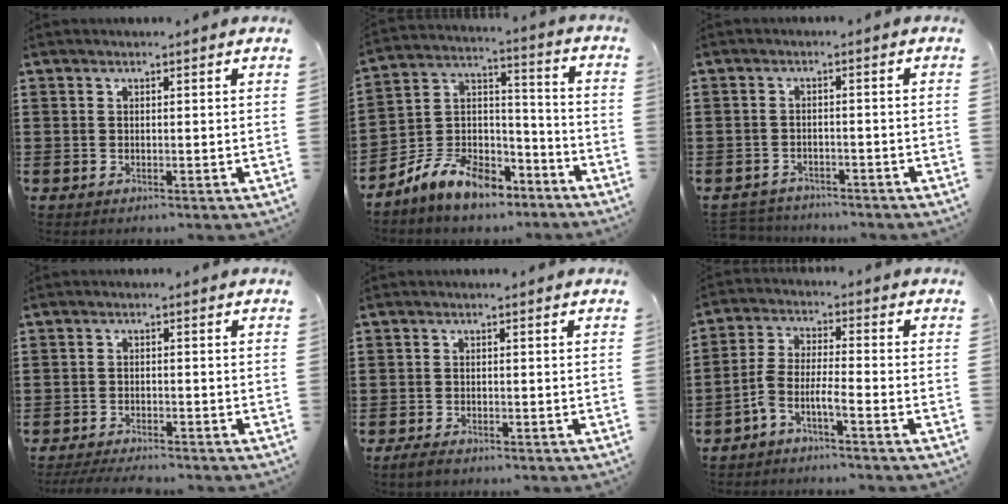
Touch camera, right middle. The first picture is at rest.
{"total": 10.2, "force": [-8.5, 4.0, 4.0], "torque": [-0.091, 0.027, -0.169]}
{"total": 2.6, "force": [-2.6, 0.6, -0.3], "torque": [-0.003, 0.000, -0.058]}
{"total": 3.2, "force": [-3.1, 0.4, 0.6], "torque": [-0.018, -0.001, -0.067]}
{"total": 1.7, "force": [-1.4, 0.7, 0.7], "torque": [-0.022, -0.001, -0.031]}
{"total": 4.3, "force": [-3.0, 0.4, 3.0], "torque": [-0.069, -0.003, -0.063]}